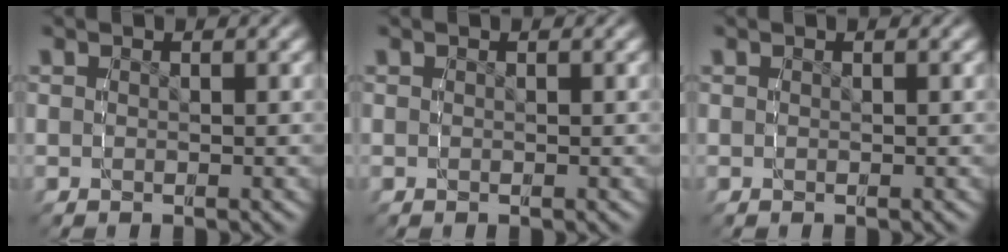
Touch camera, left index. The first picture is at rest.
{"total": 0.0}
{"total": 0.0}